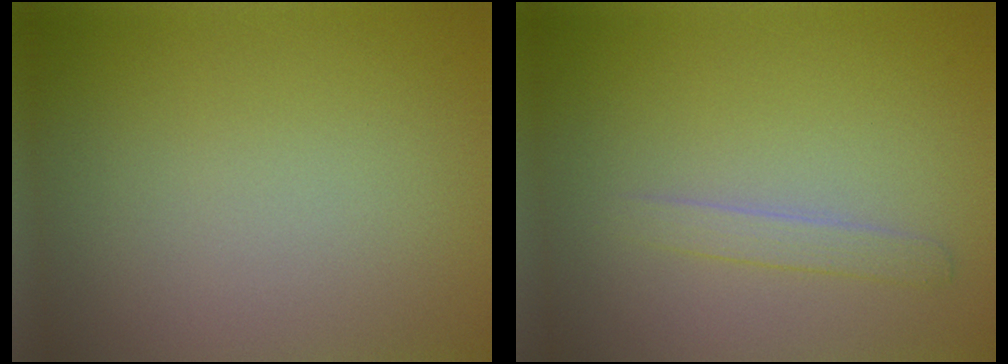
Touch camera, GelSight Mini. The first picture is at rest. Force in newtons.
{"total": 1.4, "press": 1.4, "slide": 0.1}